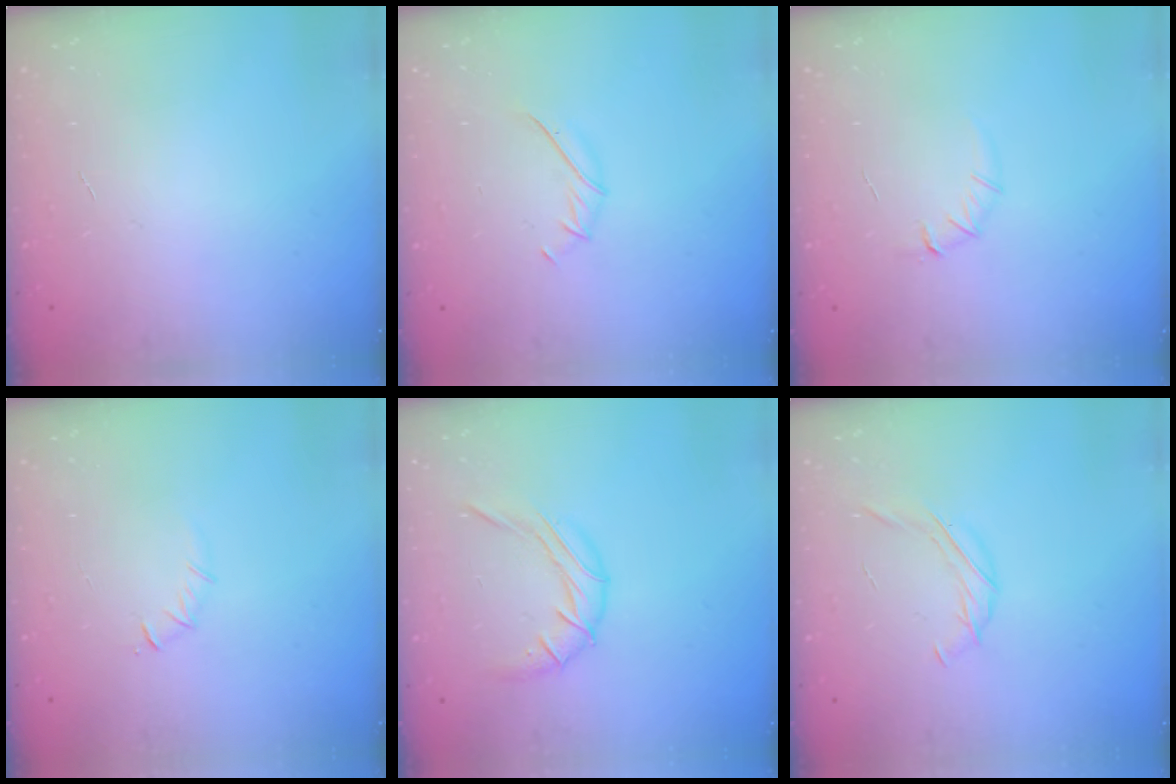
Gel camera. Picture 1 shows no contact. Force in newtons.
{"total": 4.6, "press": 4.5, "slide": 0.9}
{"total": 4.2, "press": 4.0, "slide": 1.3}
{"total": 3.5, "press": 3.3, "slide": 1.2}
{"total": 8.5, "press": 8.5, "slide": 0.7}
{"total": 7.5, "press": 7.2, "slide": 2.1}